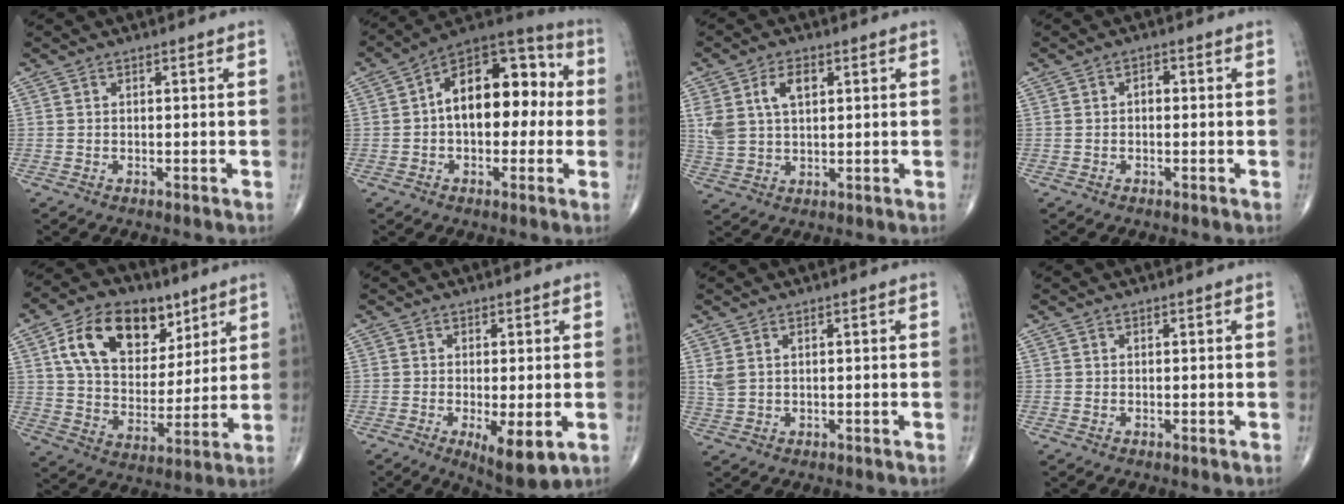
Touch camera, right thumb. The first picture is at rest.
{"total": 17.1, "force": [1.0, 10.1, 13.8], "torque": [-0.174, 0.050, 0.004]}
{"total": 8.6, "force": [2.9, 5.0, 6.3], "torque": [-0.124, 0.002, 0.060]}
{"total": 1.7, "force": [0.0, 1.1, 1.3], "torque": [-0.017, 0.011, -0.002]}
{"total": 18.8, "force": [8.6, 12.2, 11.5], "torque": [-0.159, -0.023, 0.152]}
{"total": 7.5, "force": [-2.1, 2.4, 6.8], "torque": [-0.104, -0.022, -0.029]}
{"total": 2.6, "force": [1.1, 1.4, 1.9], "torque": [-0.049, 0.008, 0.032]}
{"total": 0.0}